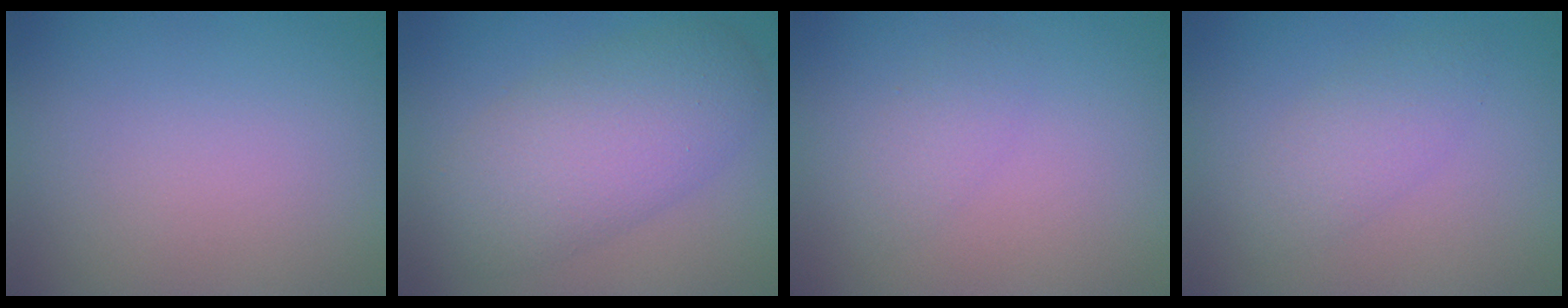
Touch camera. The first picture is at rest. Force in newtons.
{"total": 6.4, "press": 6.4, "slide": 0.3}
{"total": 1.5, "press": 1.5, "slide": 0.1}
{"total": 2.2, "press": 2.2, "slide": 0.1}